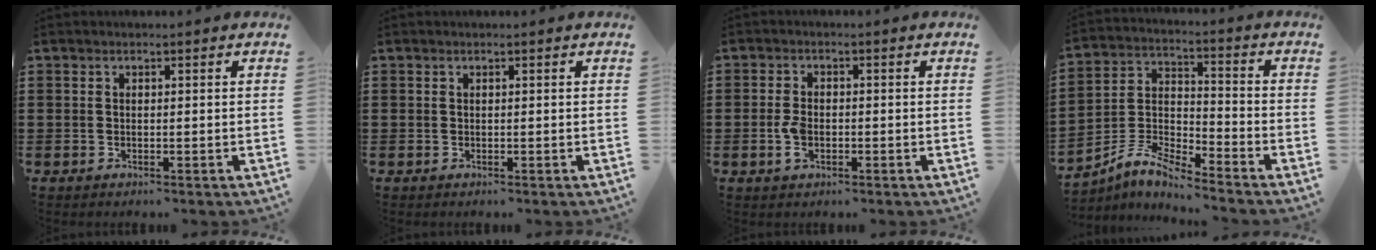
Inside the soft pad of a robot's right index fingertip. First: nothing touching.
{"total": 0.0}
{"total": 3.2, "force": [-0.8, 1.9, 2.4], "torque": [-0.060, -0.003, -0.017]}
{"total": 5.8, "force": [-5.5, 0.7, 1.7], "torque": [-0.060, -0.014, -0.115]}